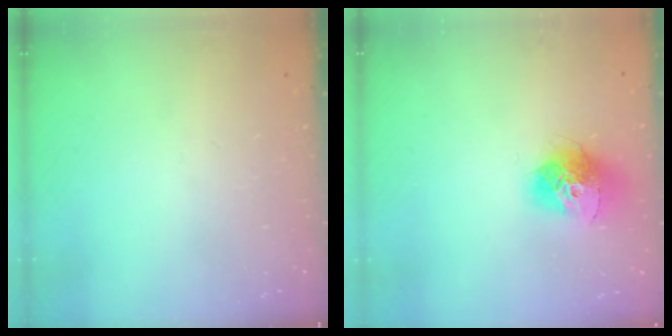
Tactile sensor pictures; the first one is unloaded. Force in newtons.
{"total": 14.4, "press": 14.3, "slide": 1.3}